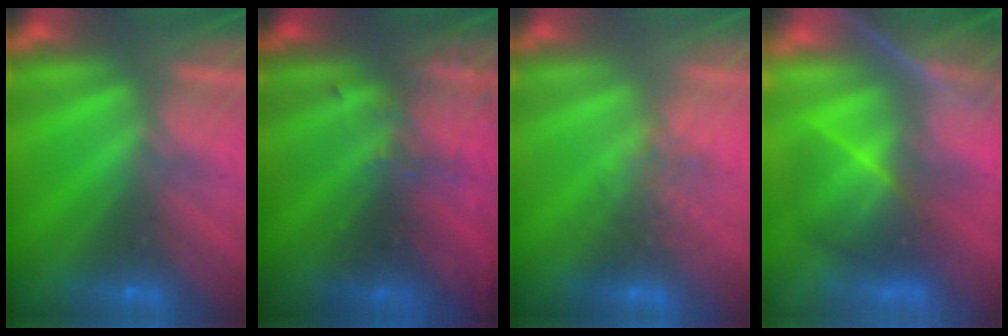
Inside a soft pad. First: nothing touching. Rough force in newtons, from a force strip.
{"total": 3.3}
{"total": 3.8}
{"total": 8.3}